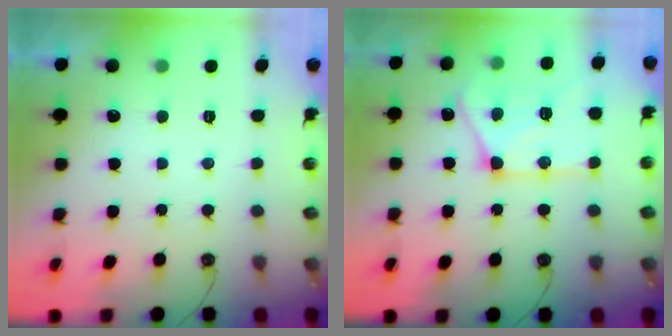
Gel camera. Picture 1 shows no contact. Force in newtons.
{"total": 17.7, "press": 17.7, "slide": 1.3}